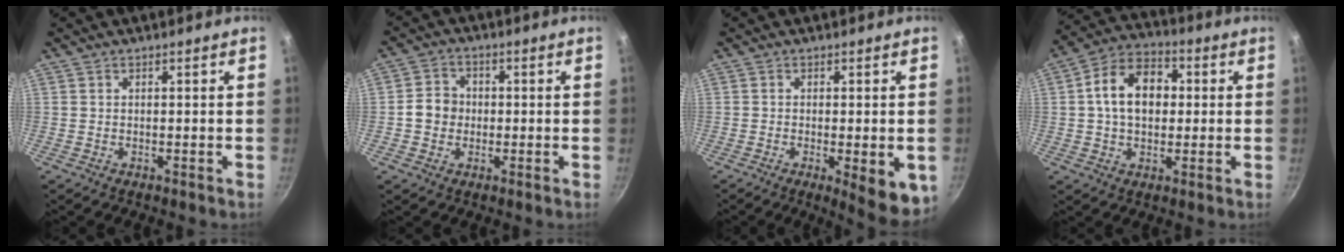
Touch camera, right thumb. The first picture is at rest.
{"total": 5.3, "force": [-0.5, 4.7, 2.3], "torque": [-0.017, 0.014, -0.019]}
{"total": 8.5, "force": [-2.3, 2.5, 7.8], "torque": [-0.089, -0.005, -0.024]}
{"total": 12.7, "force": [1.3, 8.9, 9.0], "torque": [-0.117, 0.025, 0.008]}